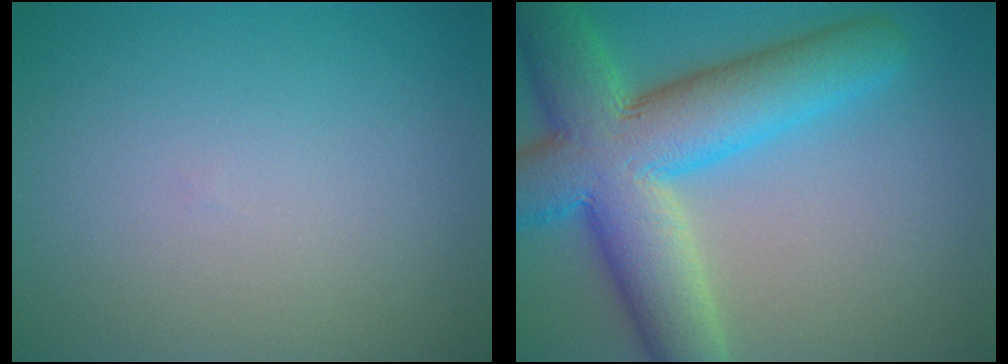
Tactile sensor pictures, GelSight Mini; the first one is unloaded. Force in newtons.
{"total": 11.7, "press": 11.7, "slide": 0.7}